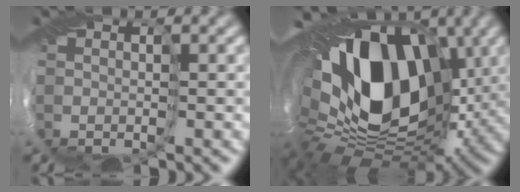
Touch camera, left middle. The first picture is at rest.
{"total": 19.6, "force": [3.6, 13.2, 14.1], "torque": [-0.249, -0.011, 0.063]}